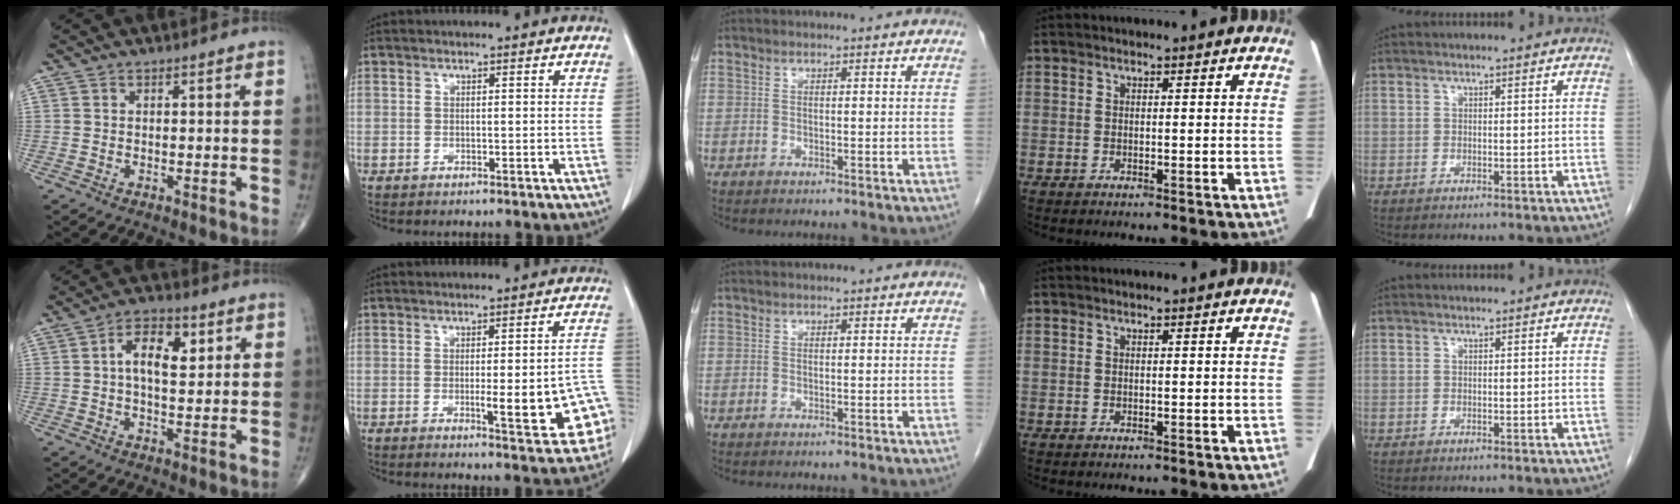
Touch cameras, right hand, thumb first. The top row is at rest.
{"thumb": {"total": 8.3, "force": [2.0, 4.3, 6.8], "torque": [-0.094, 0.005, 0.028]}, "index": {"total": 11.4, "force": [-3.2, 2.1, 10.7], "torque": [-0.095, 0.015, -0.035]}}